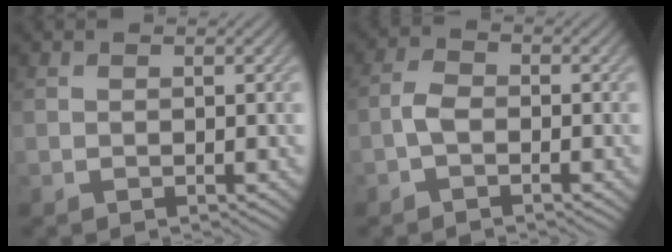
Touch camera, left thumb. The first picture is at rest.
{"total": 2.5, "force": [-1.2, 1.2, 1.8], "torque": [-0.039, 0.006, -0.033]}